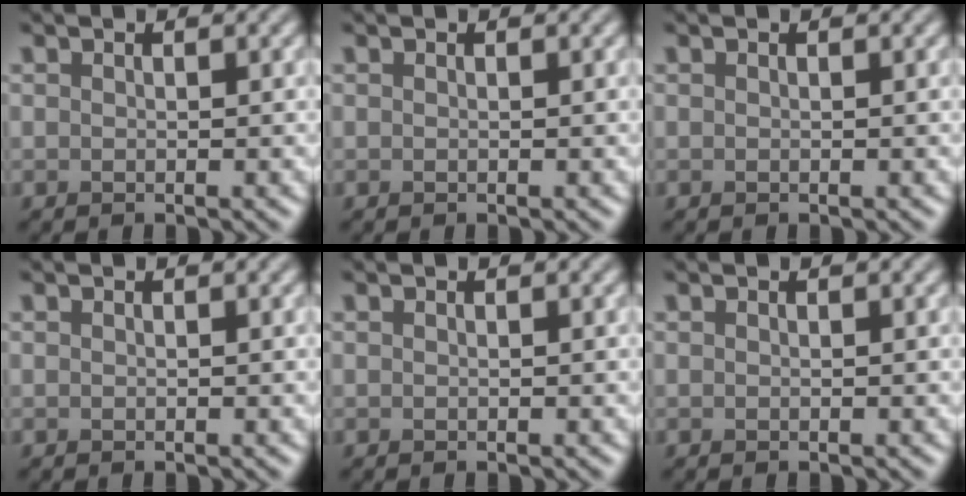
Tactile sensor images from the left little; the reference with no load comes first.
{"total": 0.0}
{"total": 0.0}
{"total": 0.0}
{"total": 0.0}
{"total": 0.0}